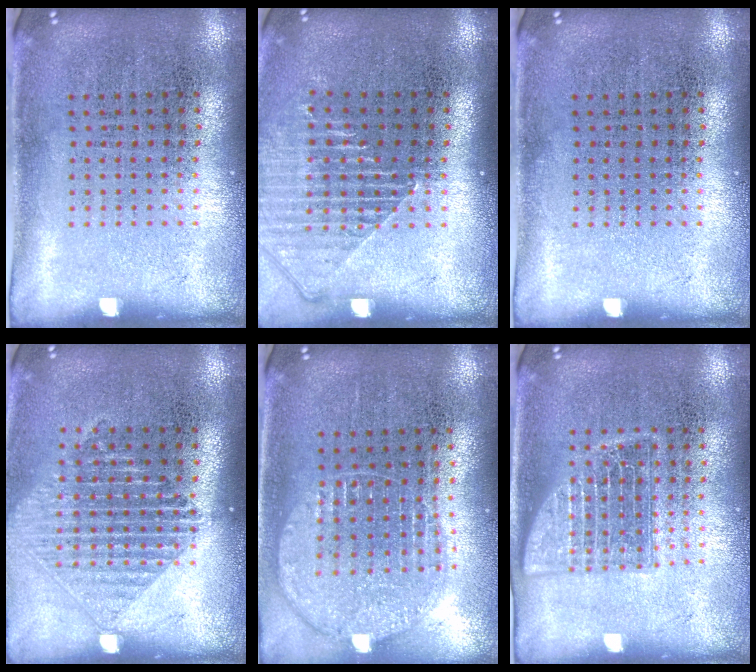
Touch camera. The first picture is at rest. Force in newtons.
{"total": 1.5, "press": 1.3, "slide": 0.6}
{"total": 0.0}
{"total": 1.5, "press": 1.3, "slide": 0.7}
{"total": 1.1, "press": 1.1, "slide": 0.3}
{"total": 2.5, "press": 2.5, "slide": 0.4}